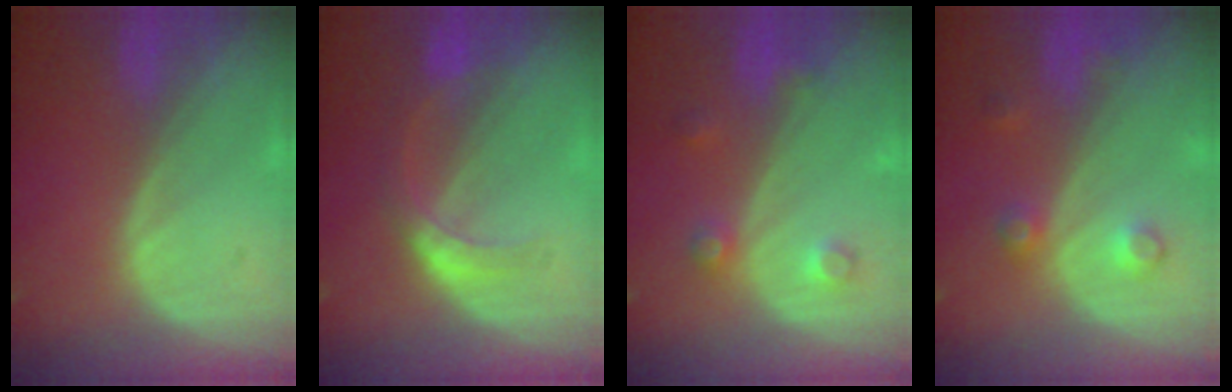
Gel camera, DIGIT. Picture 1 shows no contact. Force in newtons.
{"total": 5.4, "press": 4.8, "slide": 2.5}
{"total": 3.7, "press": 3.4, "slide": 1.5}
{"total": 3.5, "press": 3.2, "slide": 1.4}